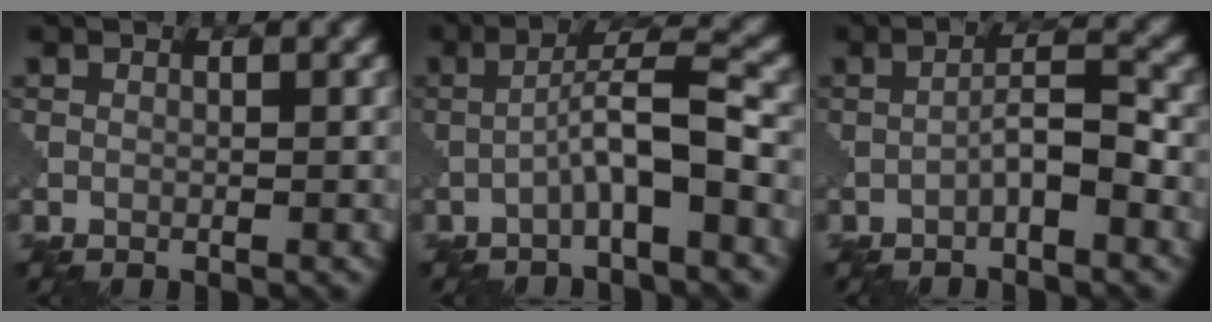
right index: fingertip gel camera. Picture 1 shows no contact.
{"total": 4.7, "force": [-1.8, 0.6, 4.3], "torque": [-0.072, 0.022, -0.040]}
{"total": 3.0, "force": [-1.5, 0.6, 2.5], "torque": [-0.046, 0.015, -0.032]}